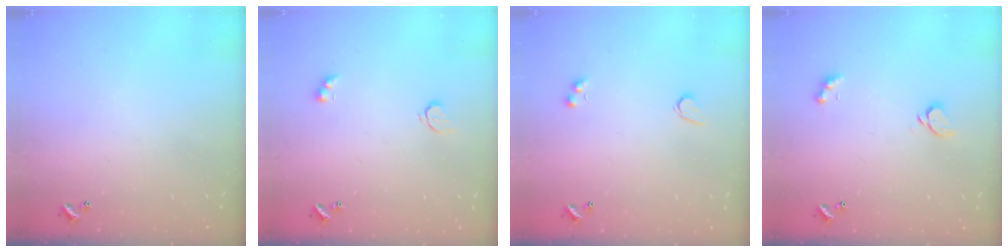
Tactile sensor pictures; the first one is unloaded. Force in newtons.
{"total": 2.5, "press": 2.4, "slide": 0.5}
{"total": 2.8, "press": 2.6, "slide": 1.2}
{"total": 1.4, "press": 1.4, "slide": 0.3}